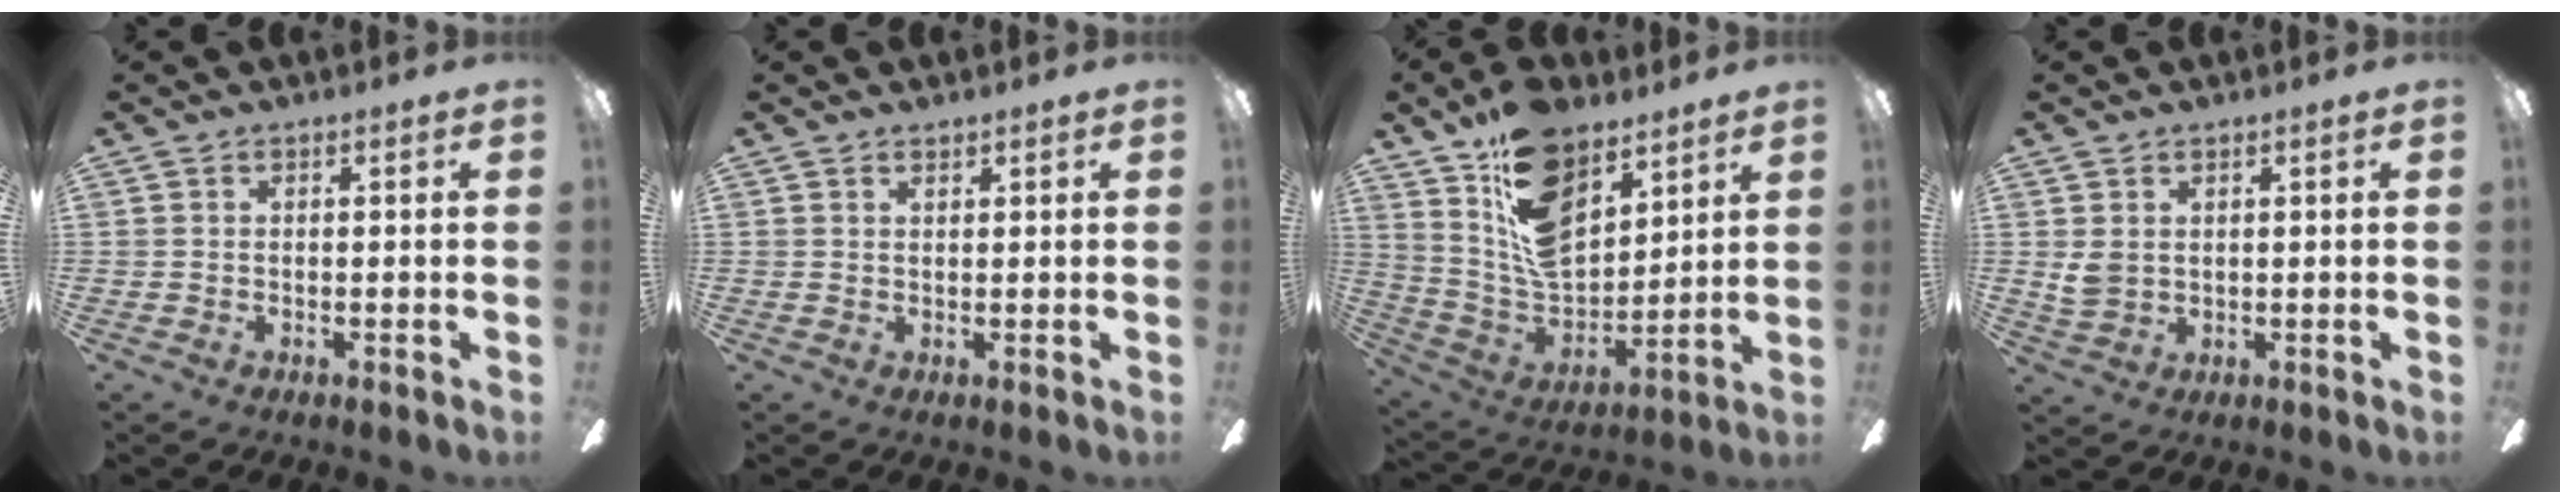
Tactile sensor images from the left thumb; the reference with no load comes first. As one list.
[{"total": 1.3, "force": [1.1, 0.5, 0.6], "torque": [-0.005, -0.003, 0.018]}, {"total": 19.0, "force": [11.4, 10.8, 10.8], "torque": [-0.188, -0.061, 0.214]}, {"total": 3.8, "force": [1.6, 2.7, 2.1], "torque": [-0.042, 0.005, 0.032]}]